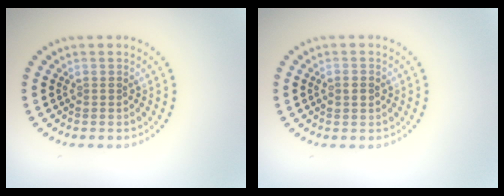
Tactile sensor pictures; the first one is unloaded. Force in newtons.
{"total": 1.8, "press": 1.8, "slide": 0.3}